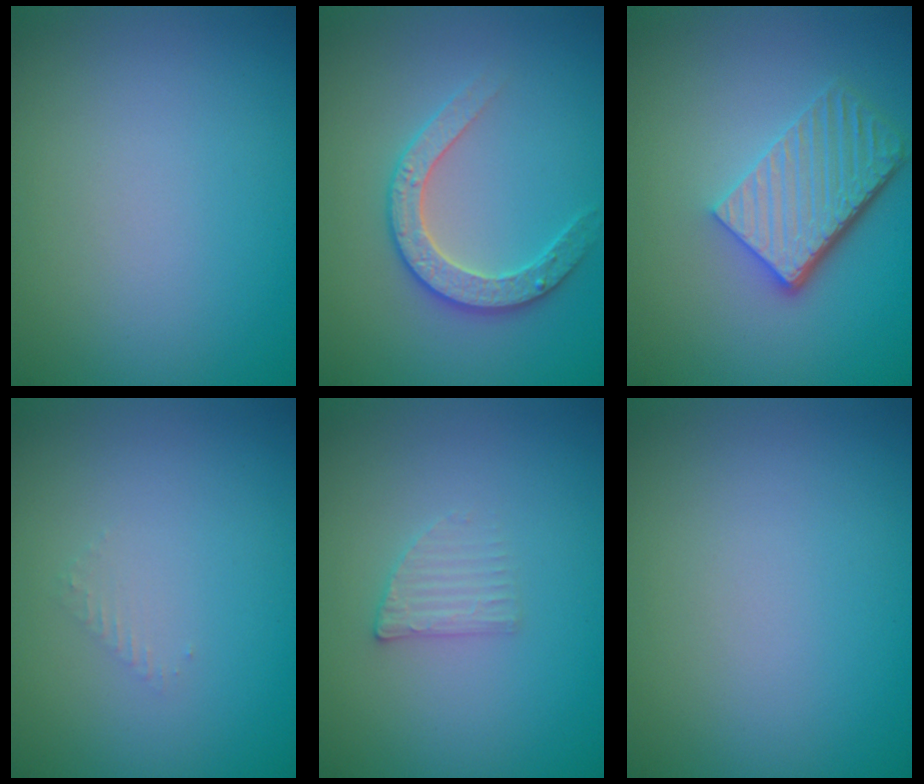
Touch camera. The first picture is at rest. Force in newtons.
{"total": 2.8, "press": 2.7, "slide": 0.6}
{"total": 5.6, "press": 3.9, "slide": 4.0}
{"total": 0.8, "press": 0.8, "slide": 0.3}
{"total": 1.6, "press": 1.5, "slide": 0.3}
{"total": 0.0}